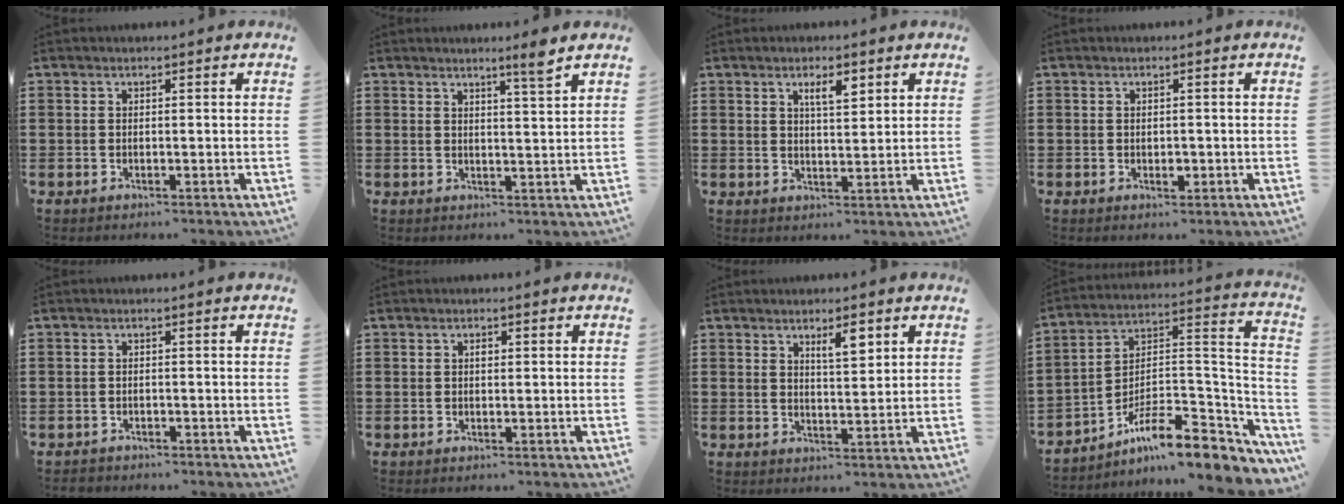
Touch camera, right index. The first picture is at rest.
{"total": 3.5, "force": [2.7, -0.5, 2.2], "torque": [-0.040, -0.005, 0.044]}
{"total": 3.6, "force": [2.0, 1.1, 2.7], "torque": [-0.043, -0.001, 0.030]}
{"total": 1.4, "force": [-0.2, 0.7, 1.1], "torque": [-0.021, 0.002, -0.003]}
{"total": 0.9, "force": [-0.8, 0.3, -0.1], "torque": [-0.001, 0.004, -0.019]}
{"total": 0.7, "force": [0.1, 0.4, 0.6], "torque": [-0.012, -0.001, 0.002]}
{"total": 3.7, "force": [2.2, 1.1, 2.8], "torque": [-0.042, 0.000, 0.033]}
{"total": 11.1, "force": [-7.9, 3.6, 7.0], "torque": [-0.112, 0.015, -0.144]}